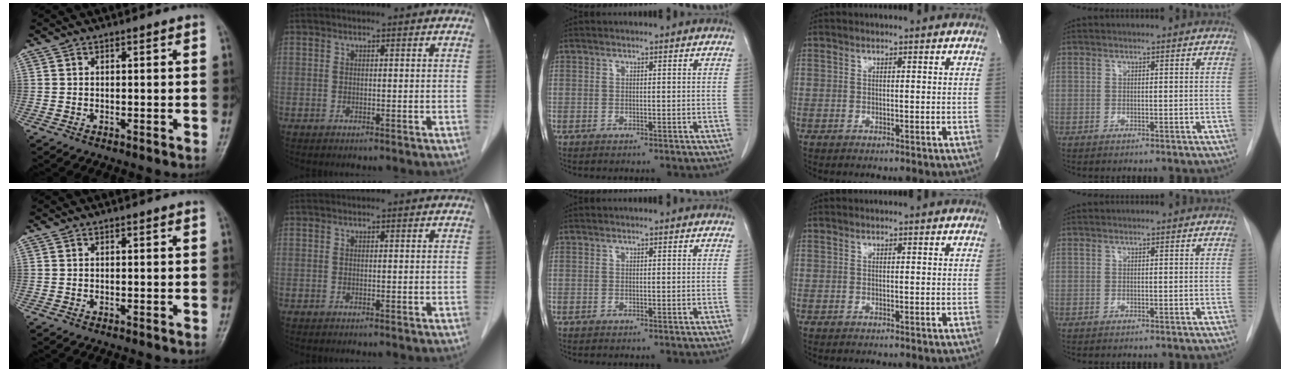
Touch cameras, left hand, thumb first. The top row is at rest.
{}